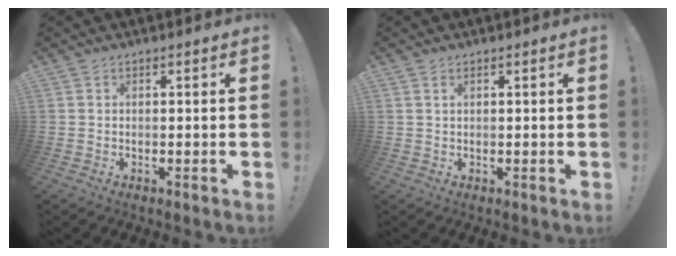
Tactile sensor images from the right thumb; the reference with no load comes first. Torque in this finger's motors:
{"motor_torque": [-0.05, -0.14, -0.16, 0.11, 0.04]}